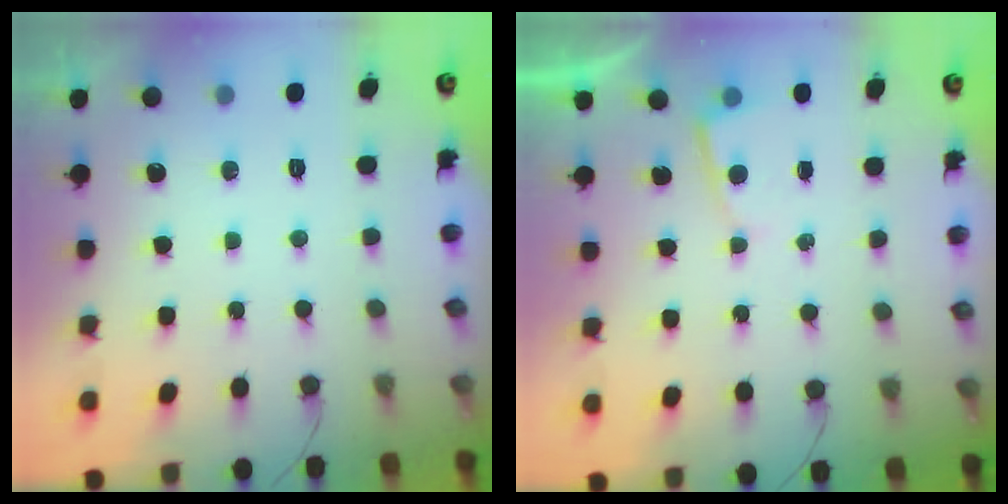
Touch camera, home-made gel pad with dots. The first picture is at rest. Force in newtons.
{"total": 2.5, "press": 2.4, "slide": 0.4}